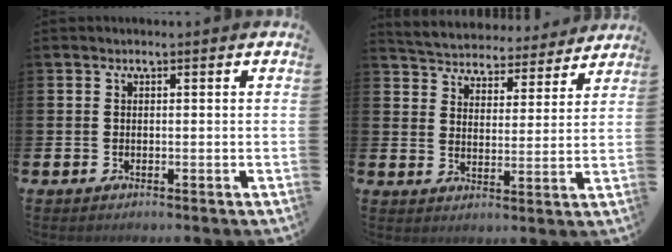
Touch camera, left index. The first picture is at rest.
{"total": 5.2, "force": [5.0, 1.1, -0.2], "torque": [-0.022, -0.043, 0.086]}